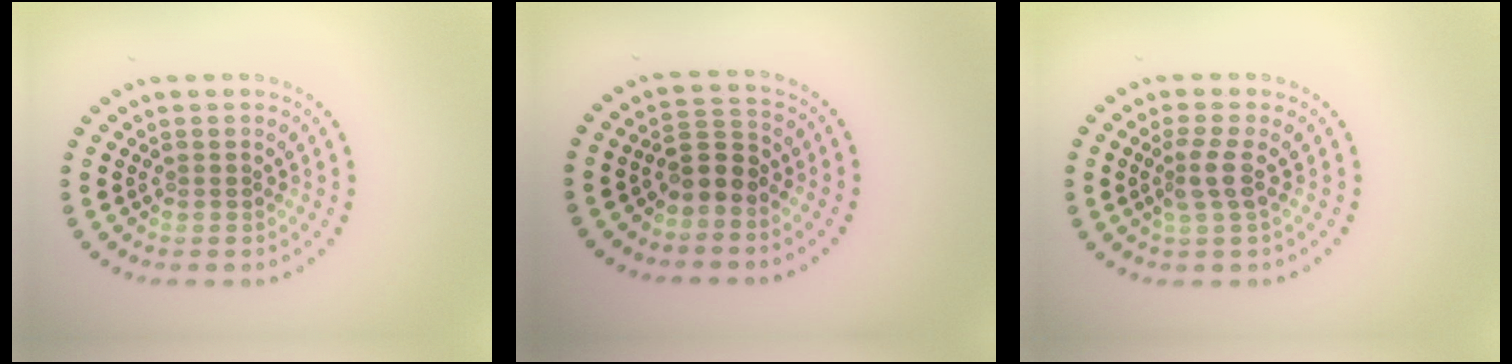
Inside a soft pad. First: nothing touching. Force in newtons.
{"total": 2.5, "press": 2.2, "slide": 1.1}
{"total": 2.2, "press": 1.6, "slide": 1.5}